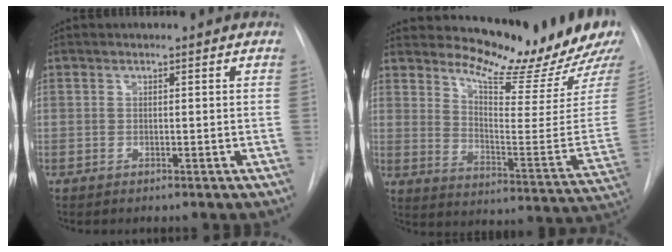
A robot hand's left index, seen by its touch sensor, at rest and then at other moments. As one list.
[{"total": 18.7, "force": [17.0, 1.2, 7.6], "torque": [-0.117, -0.120, 0.222]}]